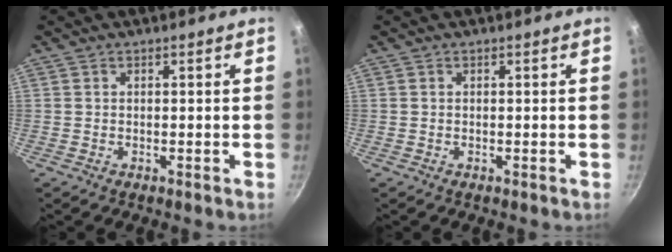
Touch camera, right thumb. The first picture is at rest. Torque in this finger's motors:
{"motor_torque": [0.05, 0.04, -0.01, 0.00, 0.00]}